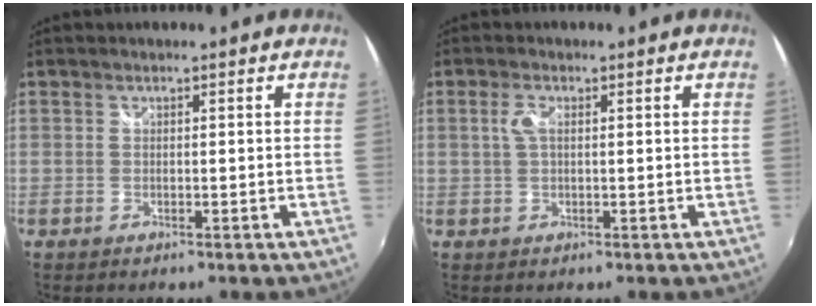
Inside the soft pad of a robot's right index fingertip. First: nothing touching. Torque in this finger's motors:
{"motor_torque": [0.03, 0.01, 0.11, 0.04]}